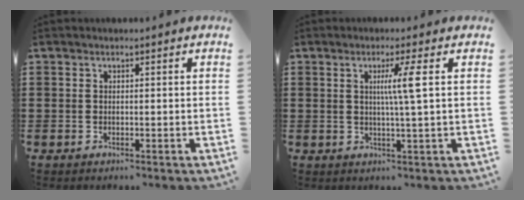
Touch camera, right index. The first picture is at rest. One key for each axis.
{"total": 4.6, "fx": 0.9, "fy": -0.8, "fz": 4.5, "tx": -0.086, "ty": -0.005, "tz": 0.008}